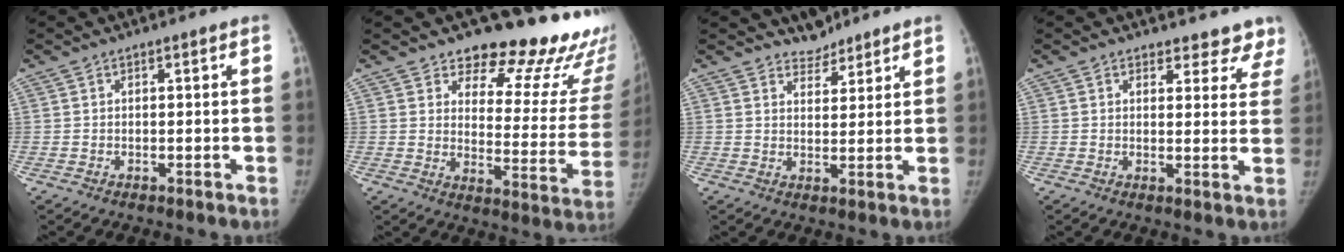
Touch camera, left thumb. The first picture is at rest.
{"total": 22.5, "force": [18.1, 9.2, 9.8], "torque": [-0.073, -0.131, 0.215]}
{"total": 4.0, "force": [3.6, 1.7, 0.1], "torque": [0.021, -0.028, 0.056]}
{"total": 7.7, "force": [6.9, 3.4, 0.5], "torque": [0.050, -0.034, 0.055]}